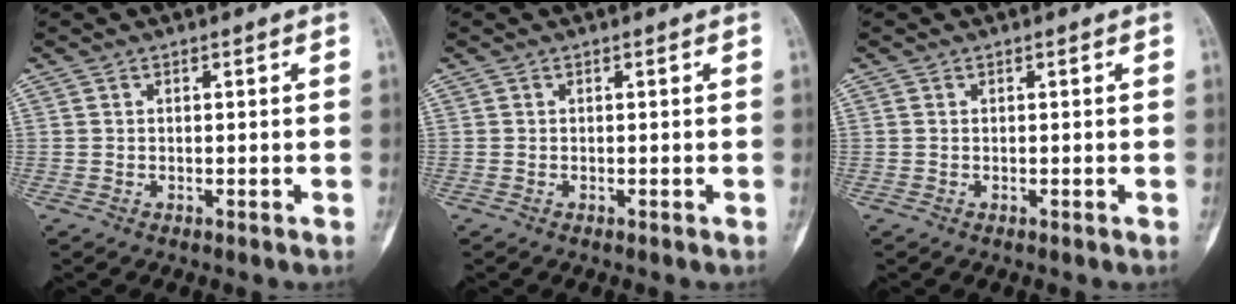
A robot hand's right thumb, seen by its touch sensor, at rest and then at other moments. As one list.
[{"total": 0.0}, {"total": 0.0}]